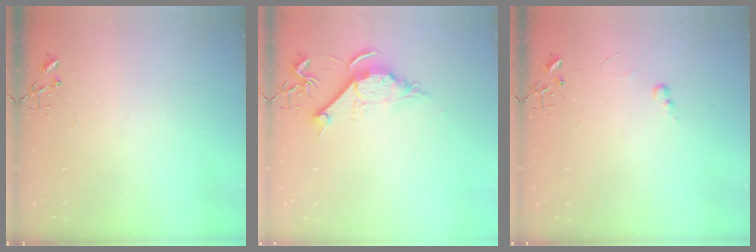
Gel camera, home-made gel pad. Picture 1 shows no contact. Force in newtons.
{"total": 9.6, "press": 9.6, "slide": 0.4}
{"total": 4.4, "press": 4.4, "slide": 0.6}